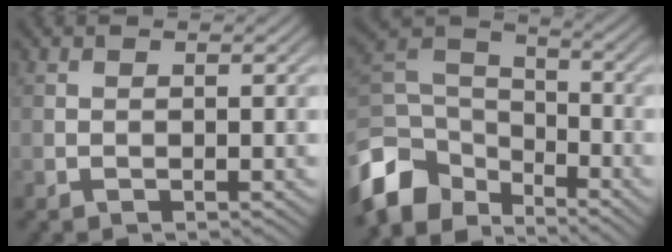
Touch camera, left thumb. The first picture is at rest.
{"total": 11.3, "force": [-6.8, 7.0, 5.8], "torque": [-0.152, -0.009, -0.143]}